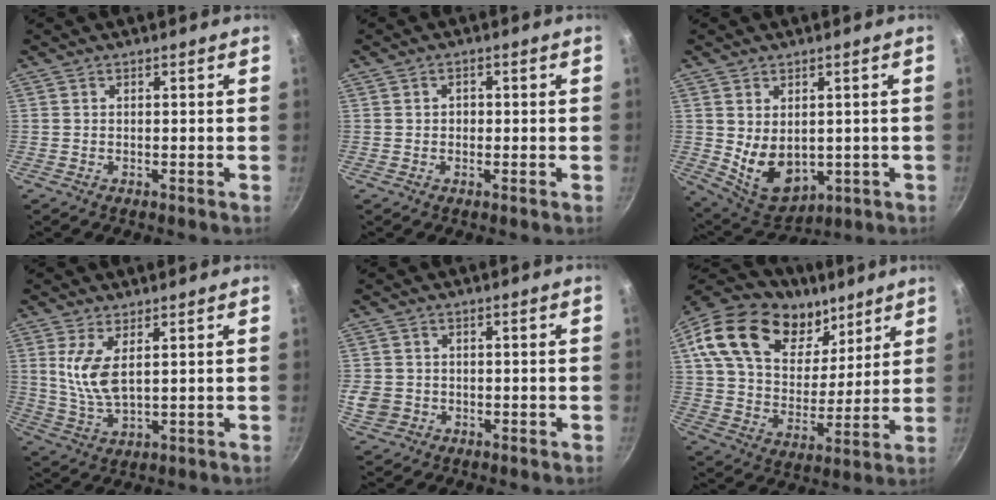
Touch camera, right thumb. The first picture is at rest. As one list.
[{"total": 1.5, "force": [-0.1, 1.3, 0.7], "torque": [-0.007, 0.004, -0.003]}, {"total": 10.0, "force": [0.2, 7.0, 7.1], "torque": [-0.095, -0.022, 0.035]}, {"total": 7.7, "force": [2.2, 3.2, 6.6], "torque": [-0.133, -0.019, 0.052]}, {"total": 5.4, "force": [-0.9, 4.8, 2.3], "torque": [-0.042, 0.007, -0.012]}, {"total": 26.8, "force": [14.0, 17.1, 15.1], "torque": [-0.252, -0.036, 0.240]}]